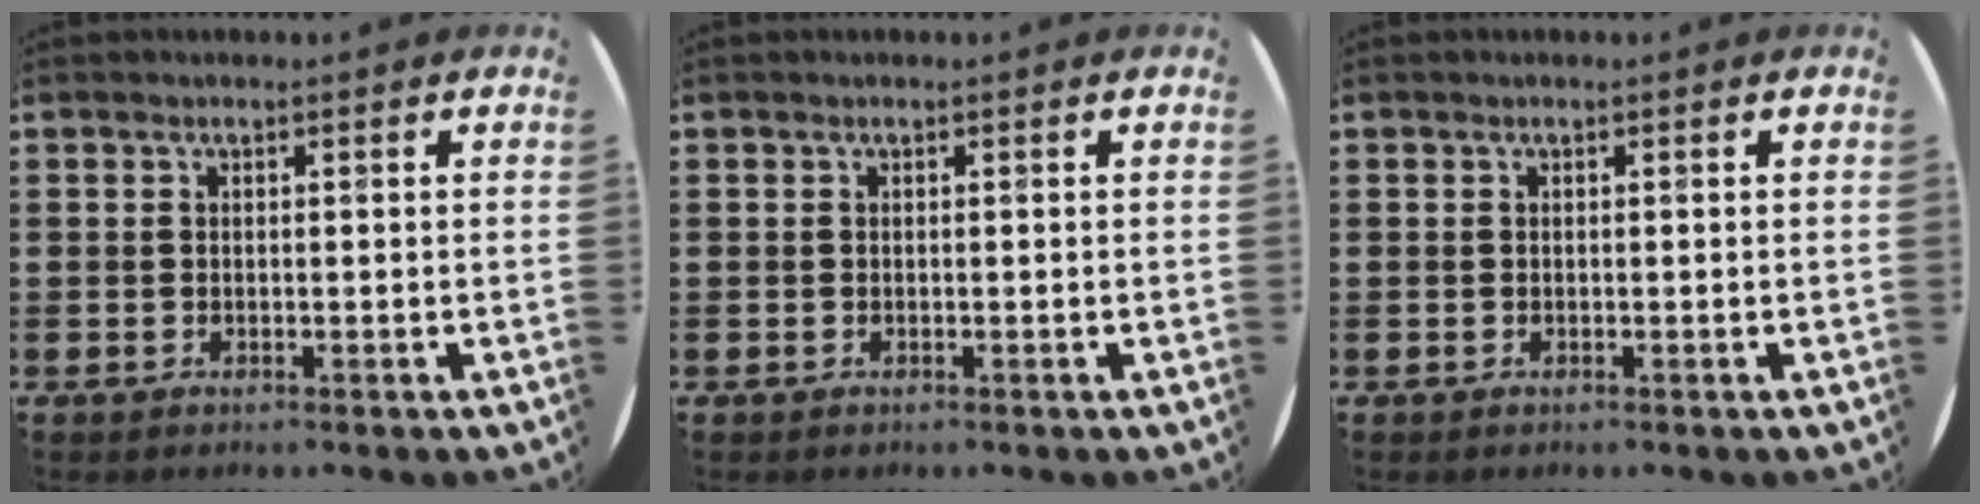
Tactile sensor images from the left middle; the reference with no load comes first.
{"total": 0.0}
{"total": 0.0}